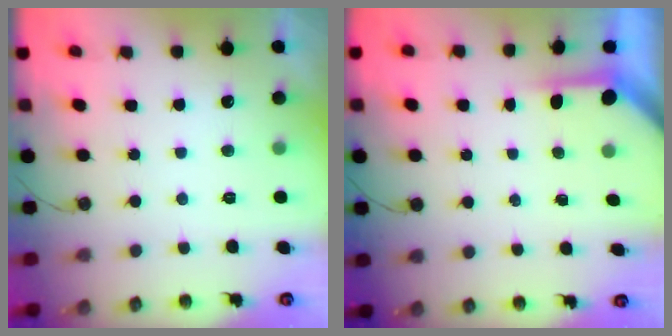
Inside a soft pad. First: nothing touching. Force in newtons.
{"total": 3.6, "press": 3.6, "slide": 0.4}